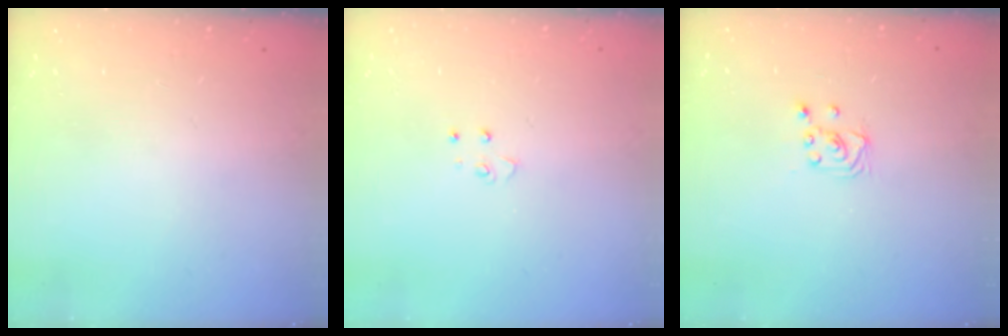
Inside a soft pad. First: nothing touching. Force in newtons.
{"total": 4.1, "press": 4.1, "slide": 0.5}
{"total": 2.0, "press": 2.0, "slide": 0.2}